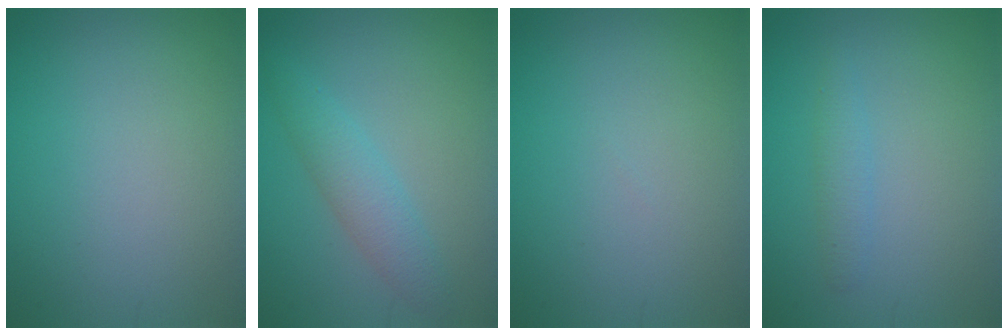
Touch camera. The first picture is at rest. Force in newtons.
{"total": 2.7, "press": 2.7, "slide": 0.1}
{"total": 0.0}
{"total": 1.3, "press": 1.3, "slide": 0.0}